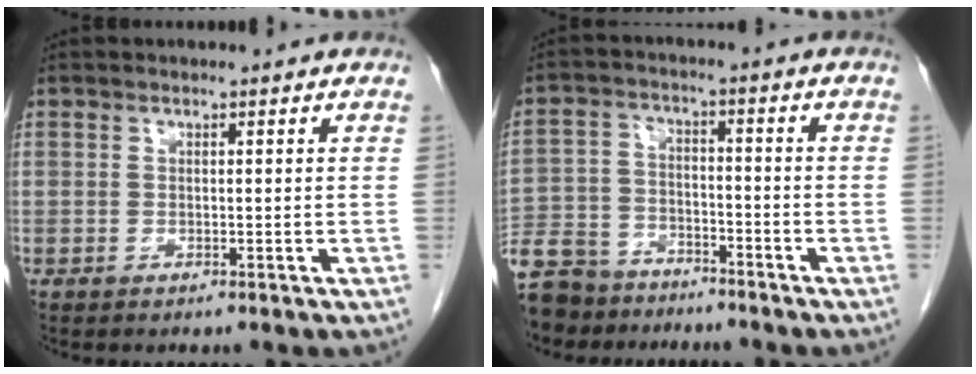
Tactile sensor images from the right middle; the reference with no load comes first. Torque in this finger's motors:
{"motor_torque": [1.07, -1.07, 1.05, 0.21]}